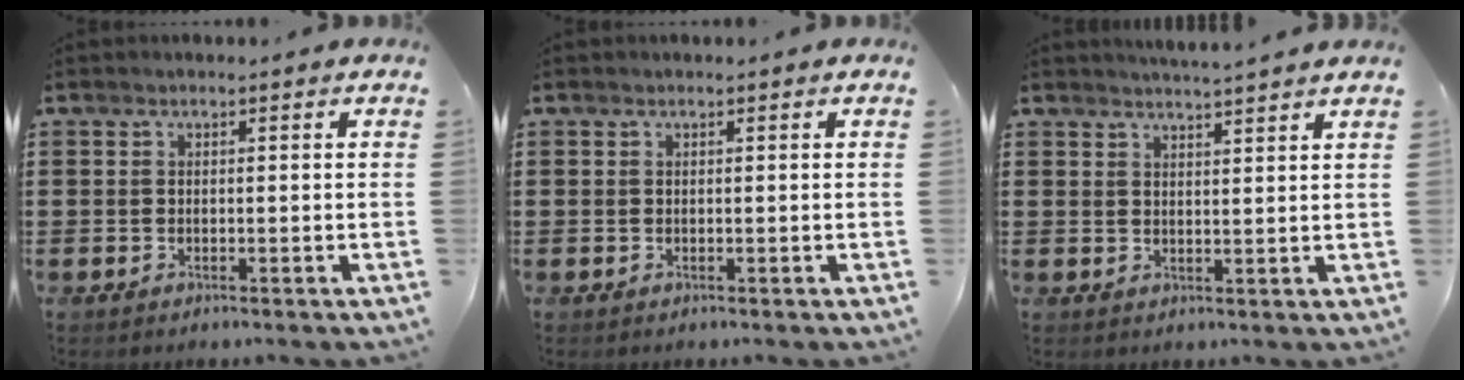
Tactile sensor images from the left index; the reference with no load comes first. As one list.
[{"total": 0.0}, {"total": 2.7, "force": [2.6, -0.6, 0.1], "torque": [-0.009, -0.012, 0.049]}]